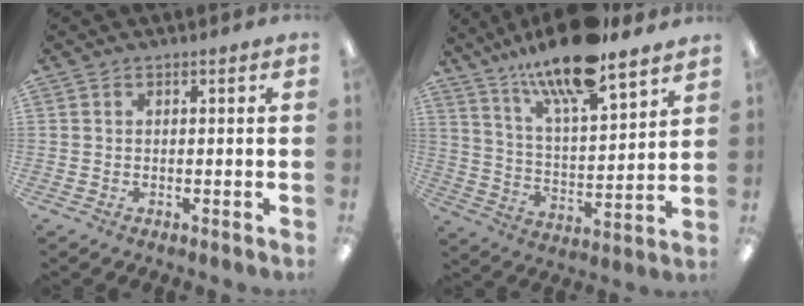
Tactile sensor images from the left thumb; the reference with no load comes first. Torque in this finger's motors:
{"motor_torque": [0.63, 0.17, 1.51, -1.26, 0.47]}